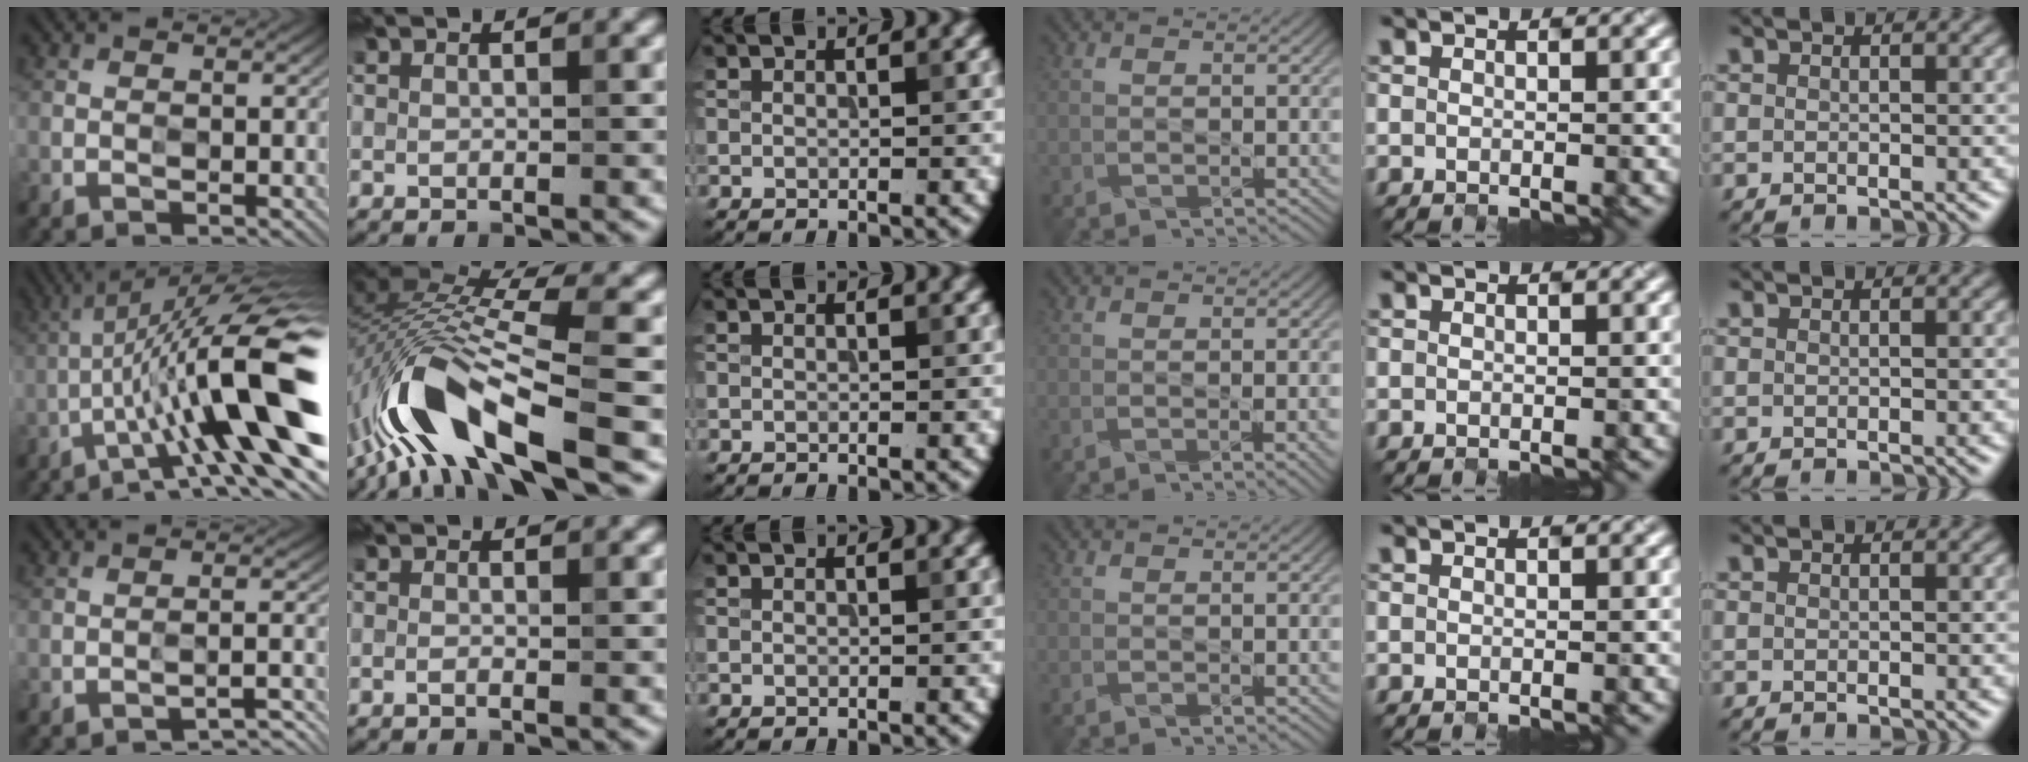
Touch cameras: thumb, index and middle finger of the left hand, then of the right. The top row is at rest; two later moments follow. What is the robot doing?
{"motion": "close", "object": "glasses case"}